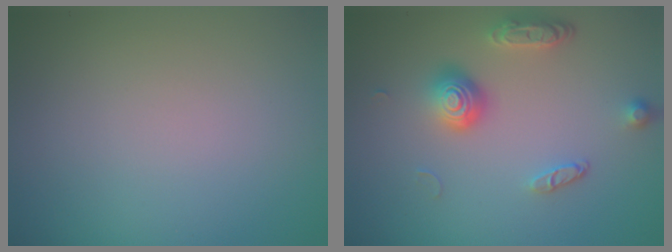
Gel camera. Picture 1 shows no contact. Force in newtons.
{"total": 3.7, "press": 2.8, "slide": 2.4}